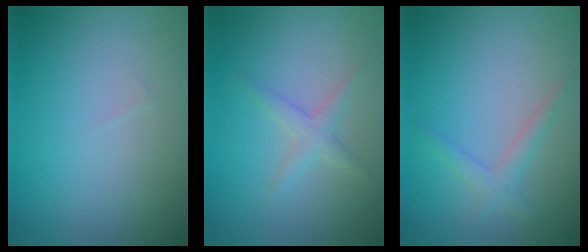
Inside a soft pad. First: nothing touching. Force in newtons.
{"total": 1.6, "press": 1.6, "slide": 0.1}
{"total": 1.7, "press": 1.7, "slide": 0.1}